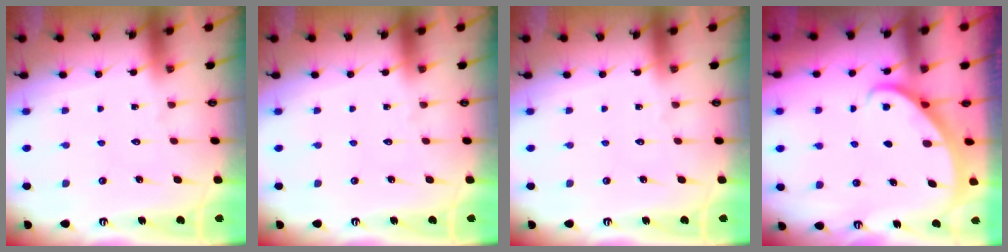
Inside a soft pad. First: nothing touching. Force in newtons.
{"total": 0.0}
{"total": 0.0}
{"total": 2.1, "press": 2.1, "slide": 0.1}